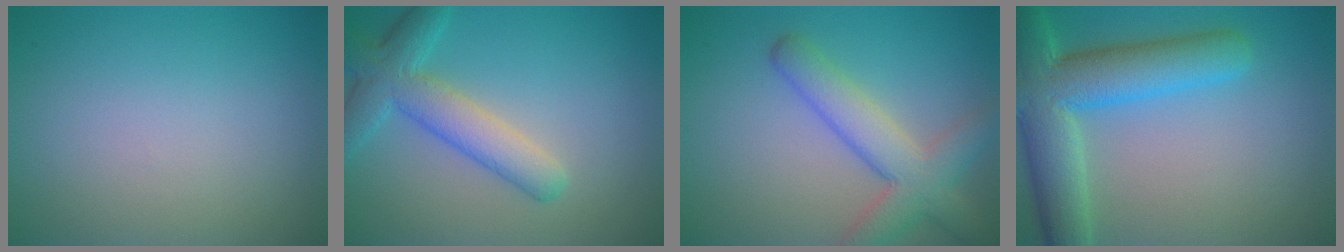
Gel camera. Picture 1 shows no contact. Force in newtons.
{"total": 5.1, "press": 5.1, "slide": 0.2}
{"total": 5.5, "press": 5.4, "slide": 0.3}
{"total": 9.0, "press": 9.0, "slide": 0.6}